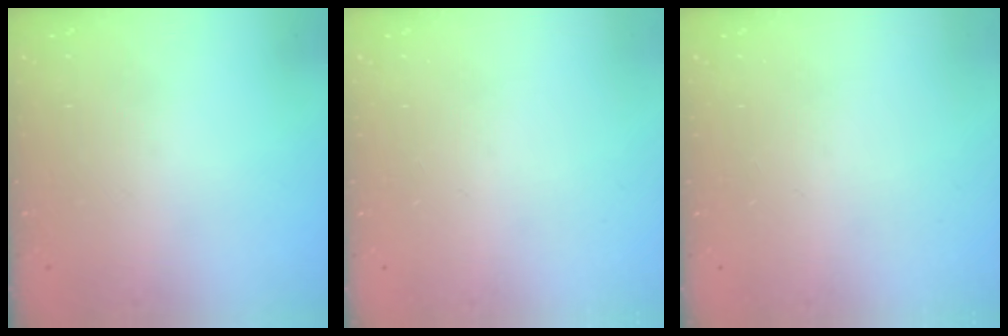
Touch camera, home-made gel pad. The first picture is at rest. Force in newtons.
{"total": 0.0}
{"total": 0.0}